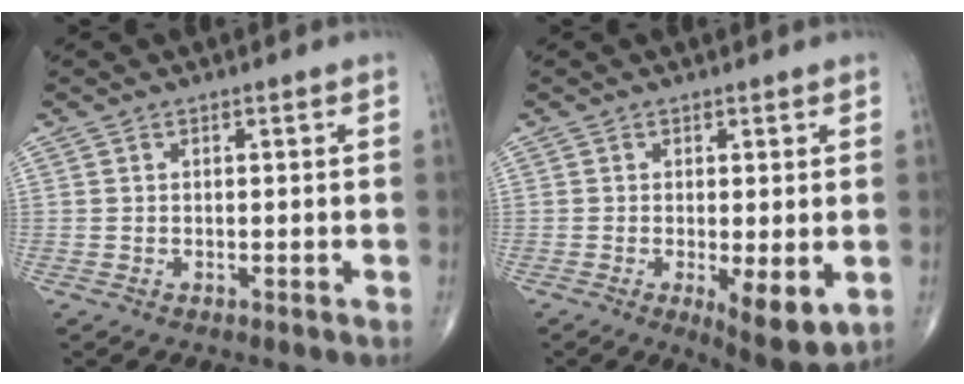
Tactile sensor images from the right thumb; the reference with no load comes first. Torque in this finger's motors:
{"motor_torque": [0.81, 1.00, 0.13, -0.28, 0.21]}